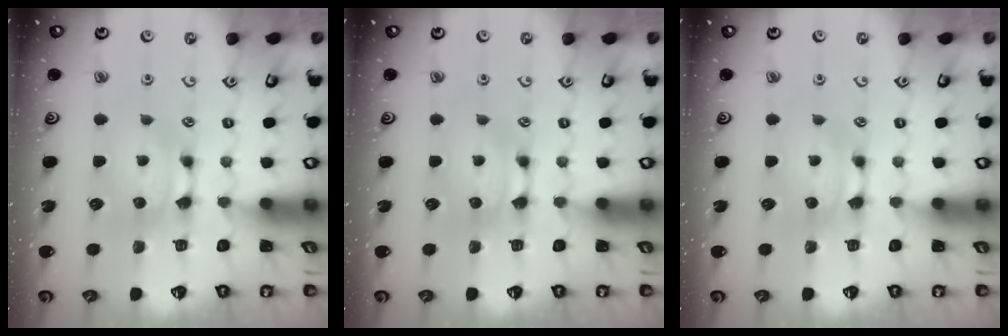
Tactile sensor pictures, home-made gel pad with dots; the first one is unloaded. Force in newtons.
{"total": 0.0}
{"total": 0.0}